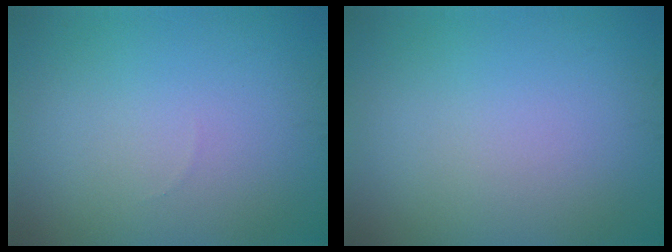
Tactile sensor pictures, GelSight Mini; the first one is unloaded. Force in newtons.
{"total": 0.0}